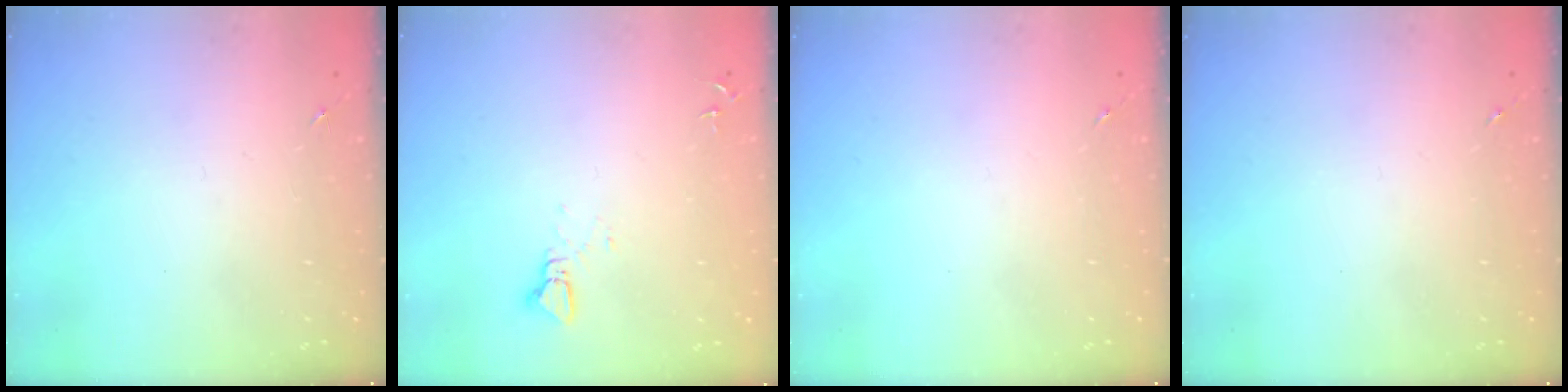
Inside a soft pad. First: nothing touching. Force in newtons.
{"total": 2.3, "press": 2.3, "slide": 0.1}
{"total": 0.0}
{"total": 0.0}